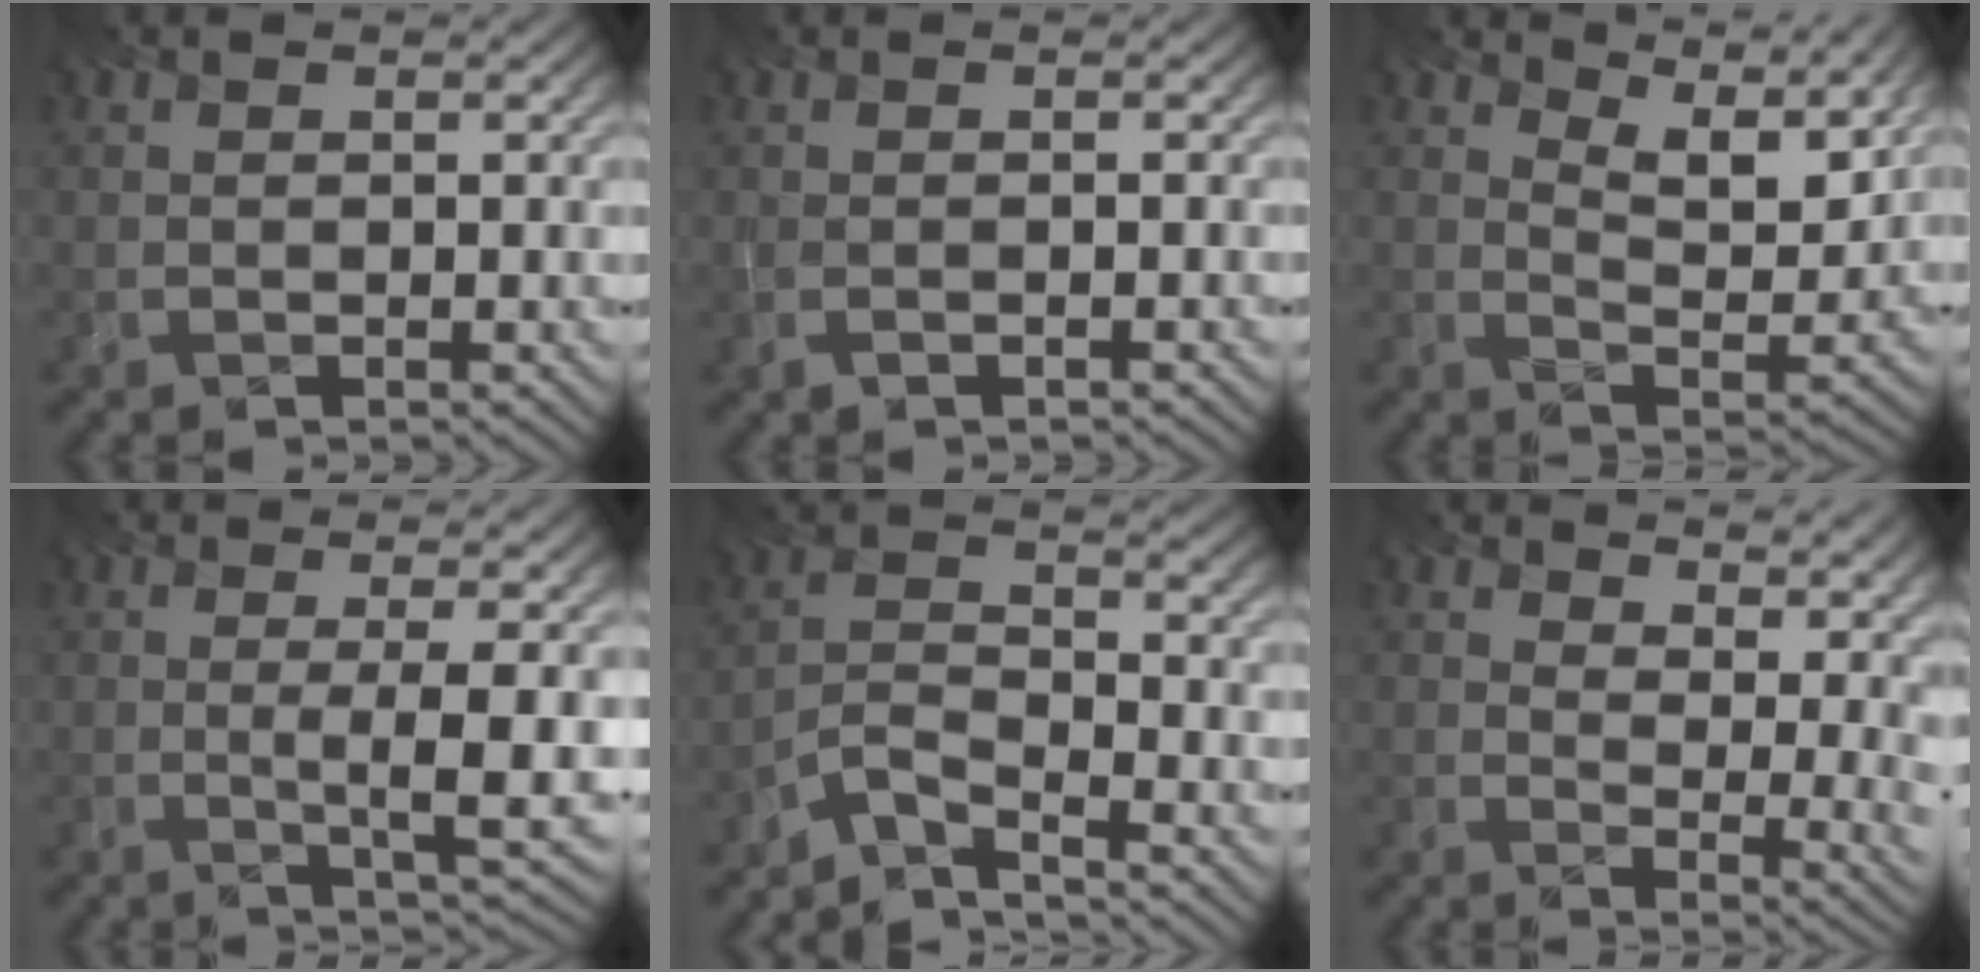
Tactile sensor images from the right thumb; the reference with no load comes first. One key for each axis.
{"total": 0.8, "fx": -0.1, "fy": 0.3, "fz": 0.7, "tx": -0.016, "ty": 0.005, "tz": -0.014}
{"total": 10.5, "fx": 8.1, "fy": 3.0, "fz": 6.0, "tx": -0.111, "ty": -0.023, "tz": 0.117}
{"total": 5.7, "fx": -0.6, "fy": 0.5, "fz": 5.7, "tx": -0.083, "ty": 0.002, "tz": -0.013}
{"total": 5.3, "fx": -5.2, "fy": 0.0, "fz": 0.7, "tx": -0.011, "ty": -0.001, "tz": -0.119}
{"total": 13.2, "fx": 8.3, "fy": 6.1, "fz": 8.3, "tx": -0.134, "ty": 0.015, "tz": 0.114}